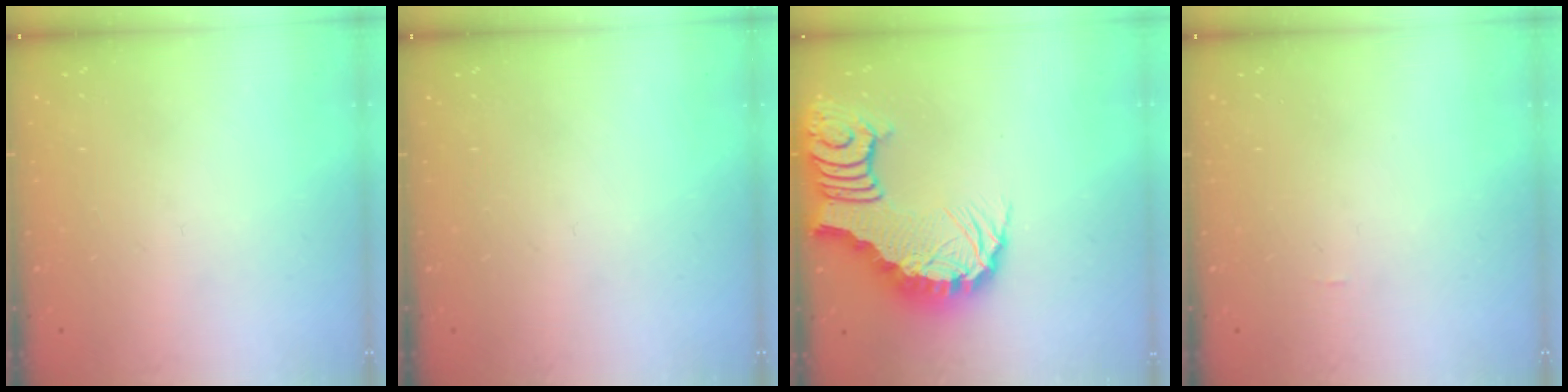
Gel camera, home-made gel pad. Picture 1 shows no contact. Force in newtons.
{"total": 0.0}
{"total": 5.1, "press": 5.0, "slide": 0.8}
{"total": 0.0}